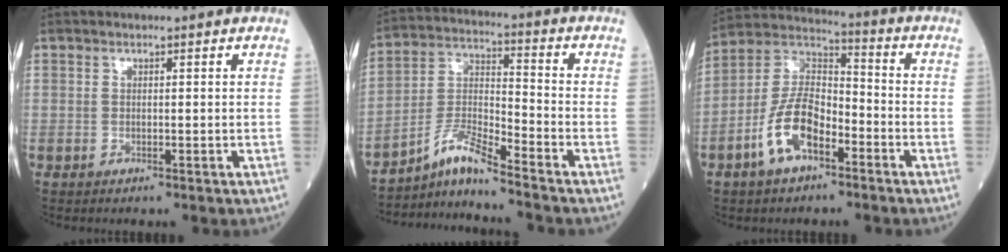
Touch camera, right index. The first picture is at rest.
{"total": 7.3, "force": [-6.4, -0.7, 3.4], "torque": [-0.080, -0.002, -0.118]}
{"total": 11.2, "force": [-5.2, 5.2, 8.5], "torque": [-0.188, 0.016, -0.099]}